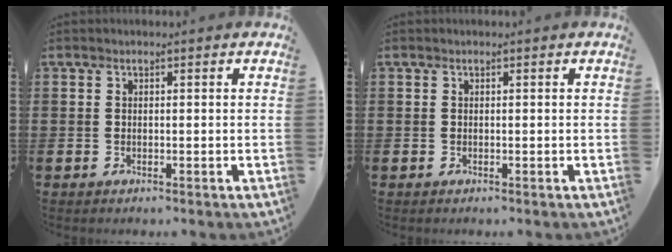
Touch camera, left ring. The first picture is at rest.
{"total": 0.0}